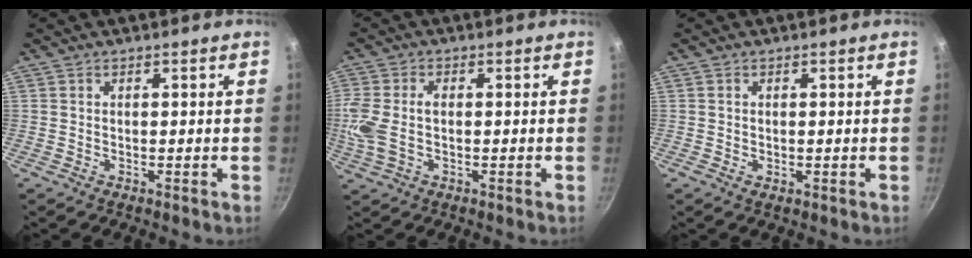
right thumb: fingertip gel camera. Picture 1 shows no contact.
{"total": 7.9, "force": [-0.4, 4.5, 6.4], "torque": [-0.142, 0.004, -0.015]}
{"total": 0.7, "force": [0.0, 0.5, 0.5], "torque": [-0.005, 0.000, -0.001]}